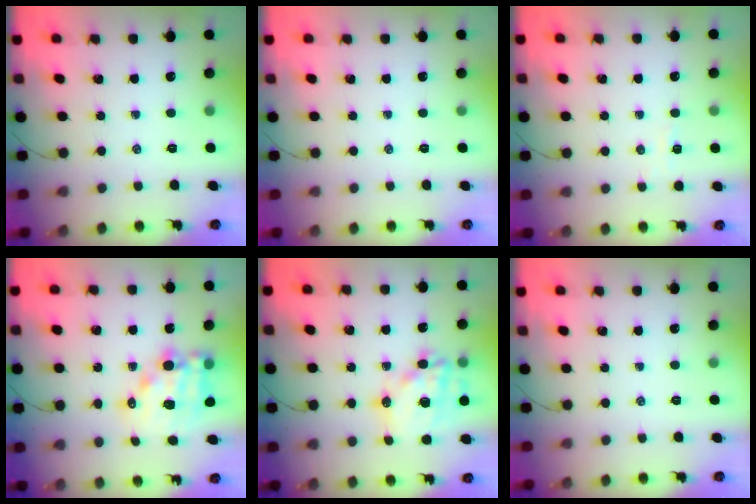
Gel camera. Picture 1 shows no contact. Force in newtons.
{"total": 0.0}
{"total": 3.4, "press": 3.3, "slide": 0.7}
{"total": 11.9, "press": 11.6, "slide": 2.9}
{"total": 18.2, "press": 17.8, "slide": 4.0}
{"total": 0.0}